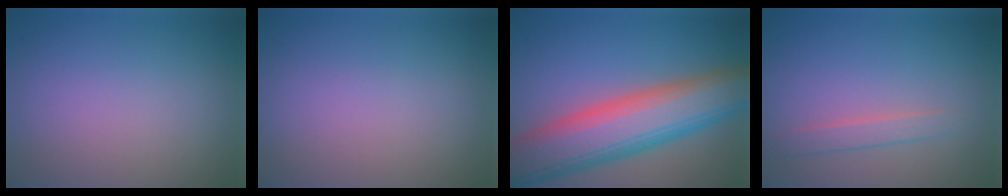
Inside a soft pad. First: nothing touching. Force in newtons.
{"total": 0.0}
{"total": 10.8, "press": 10.7, "slide": 0.8}
{"total": 1.5, "press": 1.5, "slide": 0.0}